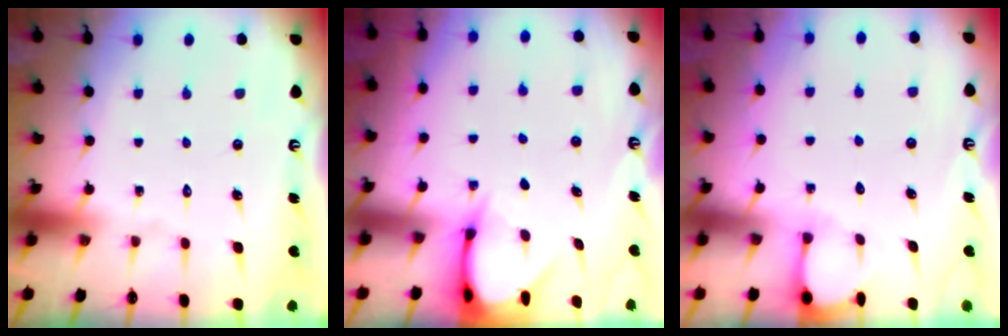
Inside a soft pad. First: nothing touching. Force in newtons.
{"total": 3.5, "press": 3.5, "slide": 0.3}
{"total": 2.1, "press": 2.1, "slide": 0.2}